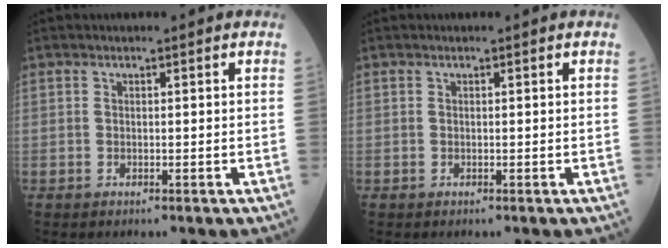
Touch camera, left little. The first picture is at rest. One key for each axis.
{"total": 0.0}